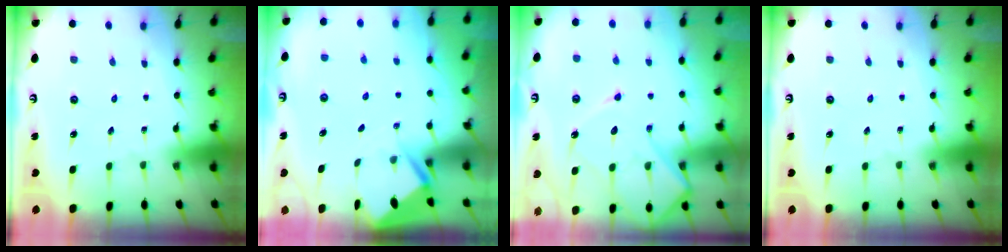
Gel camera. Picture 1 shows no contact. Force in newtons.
{"total": 2.7, "press": 2.7, "slide": 0.4}
{"total": 13.8, "press": 13.7, "slide": 1.4}
{"total": 0.0}